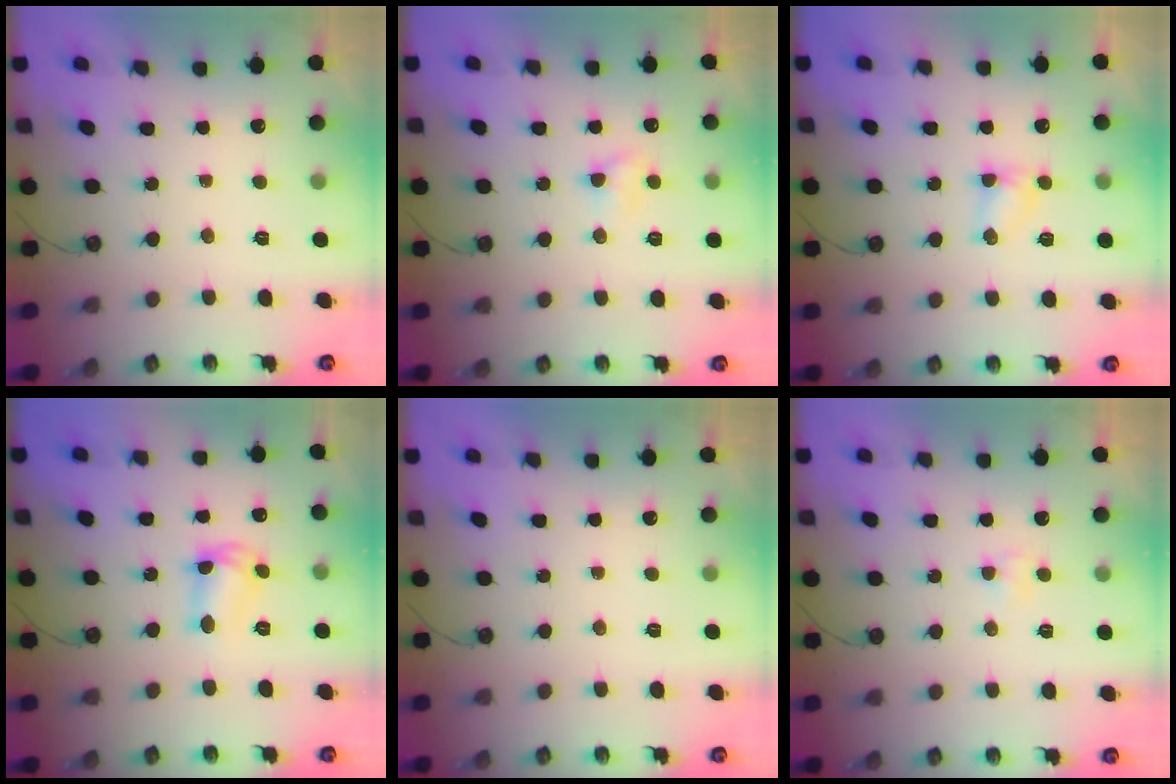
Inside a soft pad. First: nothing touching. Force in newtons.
{"total": 4.0, "press": 4.0, "slide": 0.6}
{"total": 3.6, "press": 3.6, "slide": 0.4}
{"total": 9.1, "press": 9.1, "slide": 0.9}
{"total": 0.0}
{"total": 2.4, "press": 2.3, "slide": 0.3}